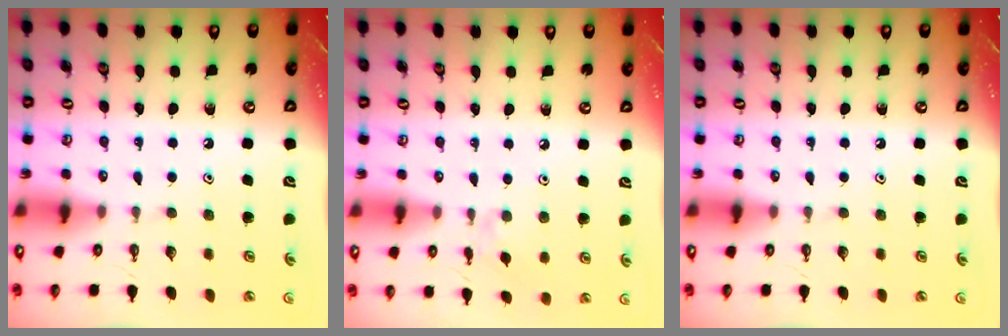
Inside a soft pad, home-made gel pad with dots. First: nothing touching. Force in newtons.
{"total": 2.1, "press": 2.1, "slide": 0.5}
{"total": 0.0}